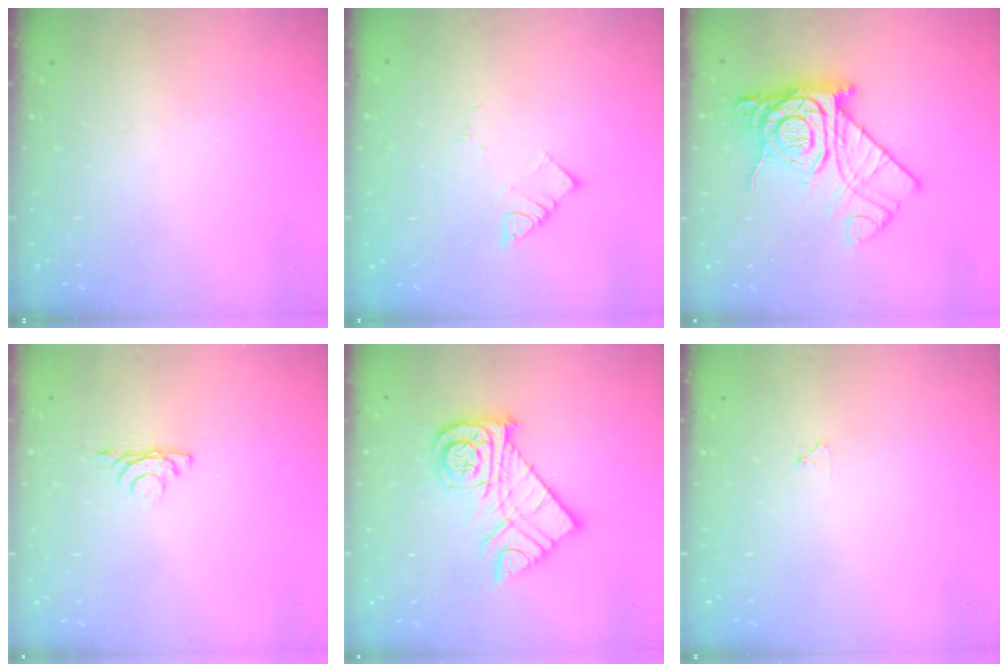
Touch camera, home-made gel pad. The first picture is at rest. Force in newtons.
{"total": 3.4, "press": 3.4, "slide": 0.3}
{"total": 18.3, "press": 18.2, "slide": 1.7}
{"total": 4.3, "press": 4.2, "slide": 0.8}
{"total": 16.2, "press": 16.1, "slide": 1.6}
{"total": 3.4, "press": 3.4, "slide": 0.4}